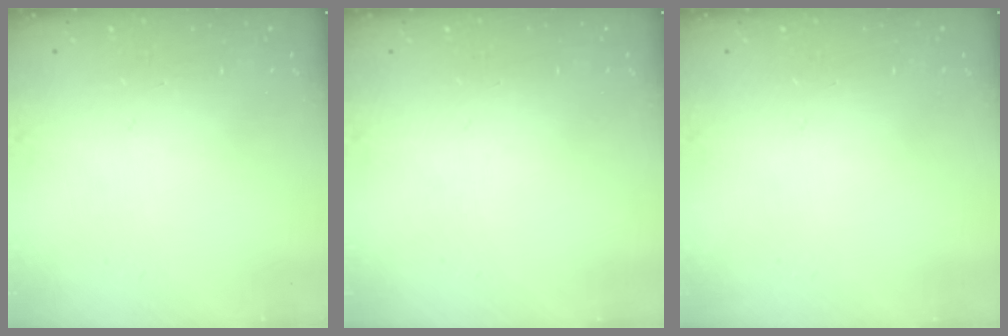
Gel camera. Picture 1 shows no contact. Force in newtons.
{"total": 0.0}
{"total": 0.0}